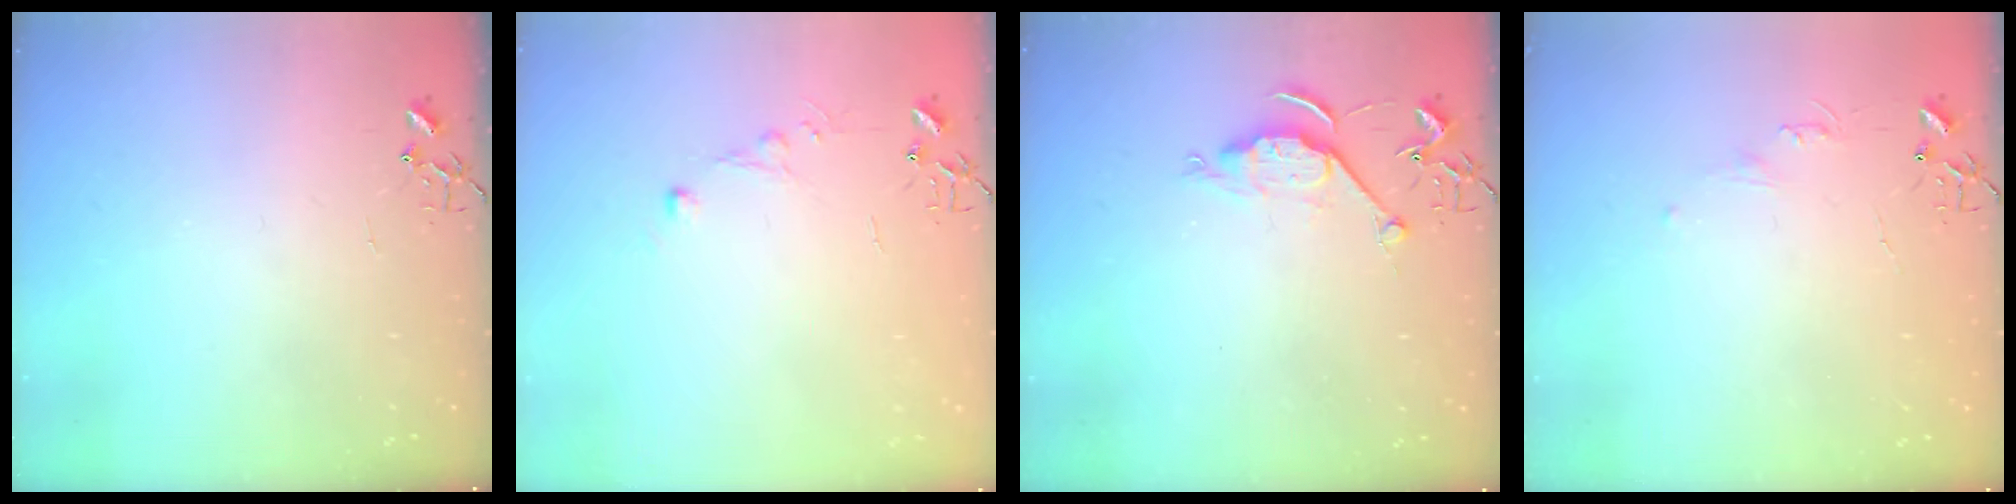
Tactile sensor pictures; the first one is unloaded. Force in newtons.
{"total": 4.4, "press": 4.4, "slide": 0.5}
{"total": 6.2, "press": 6.2, "slide": 0.5}
{"total": 4.0, "press": 3.9, "slide": 0.6}